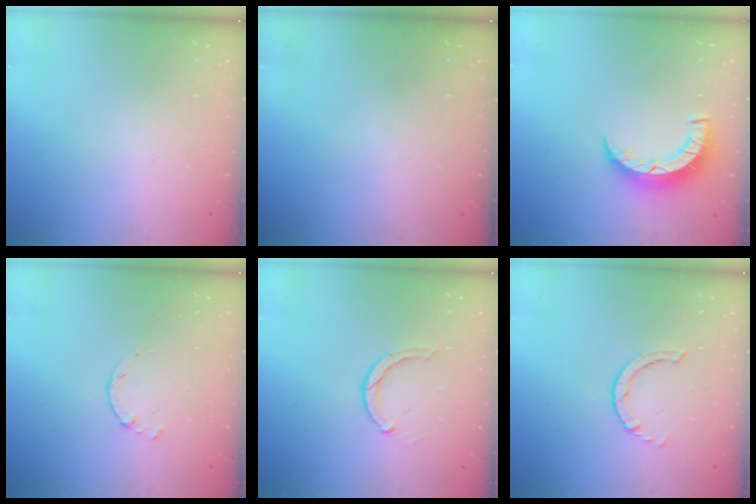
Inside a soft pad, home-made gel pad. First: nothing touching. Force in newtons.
{"total": 0.0}
{"total": 7.1, "press": 7.0, "slide": 0.8}
{"total": 0.9, "press": 0.9, "slide": 0.3}
{"total": 3.0, "press": 2.9, "slide": 0.5}
{"total": 0.8, "press": 0.7, "slide": 0.2}